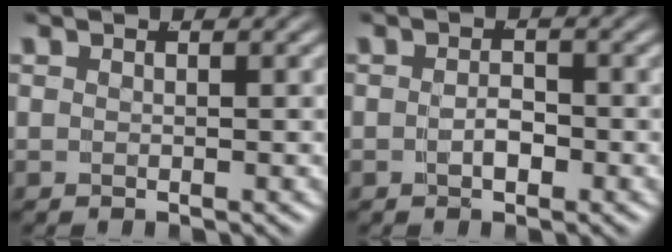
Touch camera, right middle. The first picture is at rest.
{"total": 1.6, "force": [-0.8, 0.9, 1.1], "torque": [-0.023, -0.007, -0.010]}